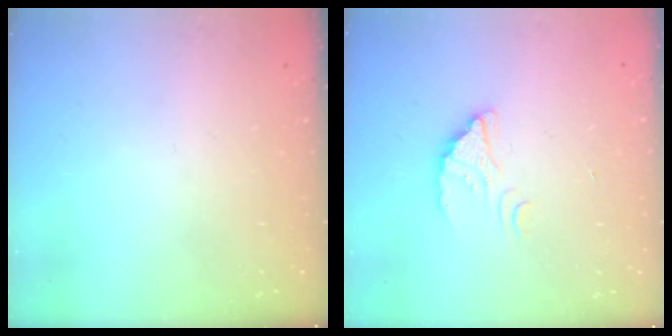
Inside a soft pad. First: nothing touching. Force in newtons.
{"total": 2.3, "press": 2.3, "slide": 0.2}